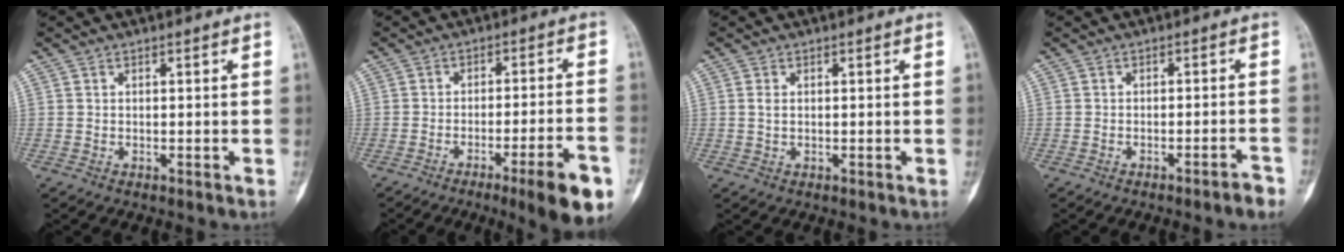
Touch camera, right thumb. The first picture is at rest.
{"total": 11.9, "force": [-6.3, 1.3, 10.0], "torque": [-0.141, 0.019, -0.086]}
{"total": 1.2, "force": [0.2, 0.7, 1.0], "torque": [-0.020, 0.000, 0.004]}
{"total": 2.9, "force": [-2.2, 0.1, 1.9], "torque": [-0.031, 0.018, -0.027]}